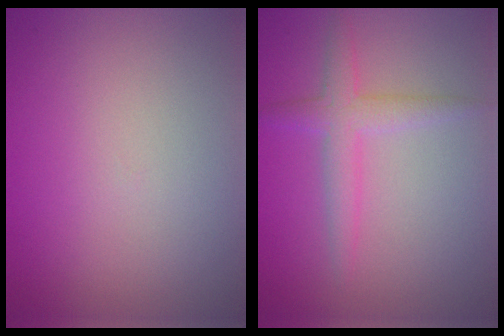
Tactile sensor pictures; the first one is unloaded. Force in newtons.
{"total": 2.6, "press": 2.6, "slide": 0.1}